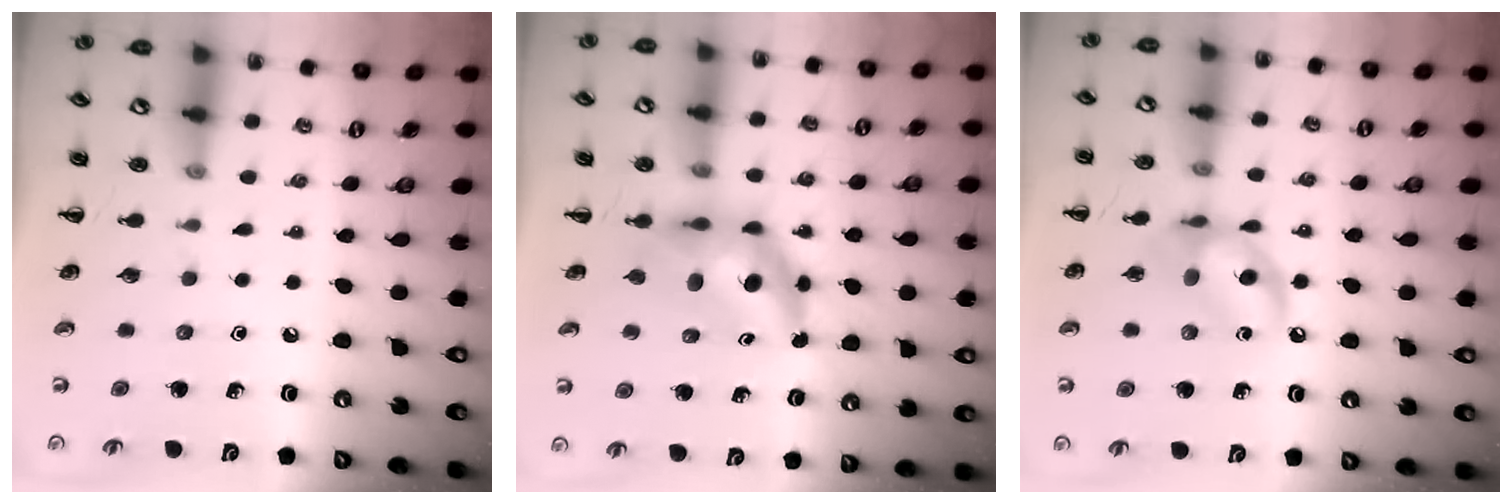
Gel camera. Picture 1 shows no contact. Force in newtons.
{"total": 6.2, "press": 5.9, "slide": 2.0}
{"total": 11.8, "press": 11.6, "slide": 2.0}